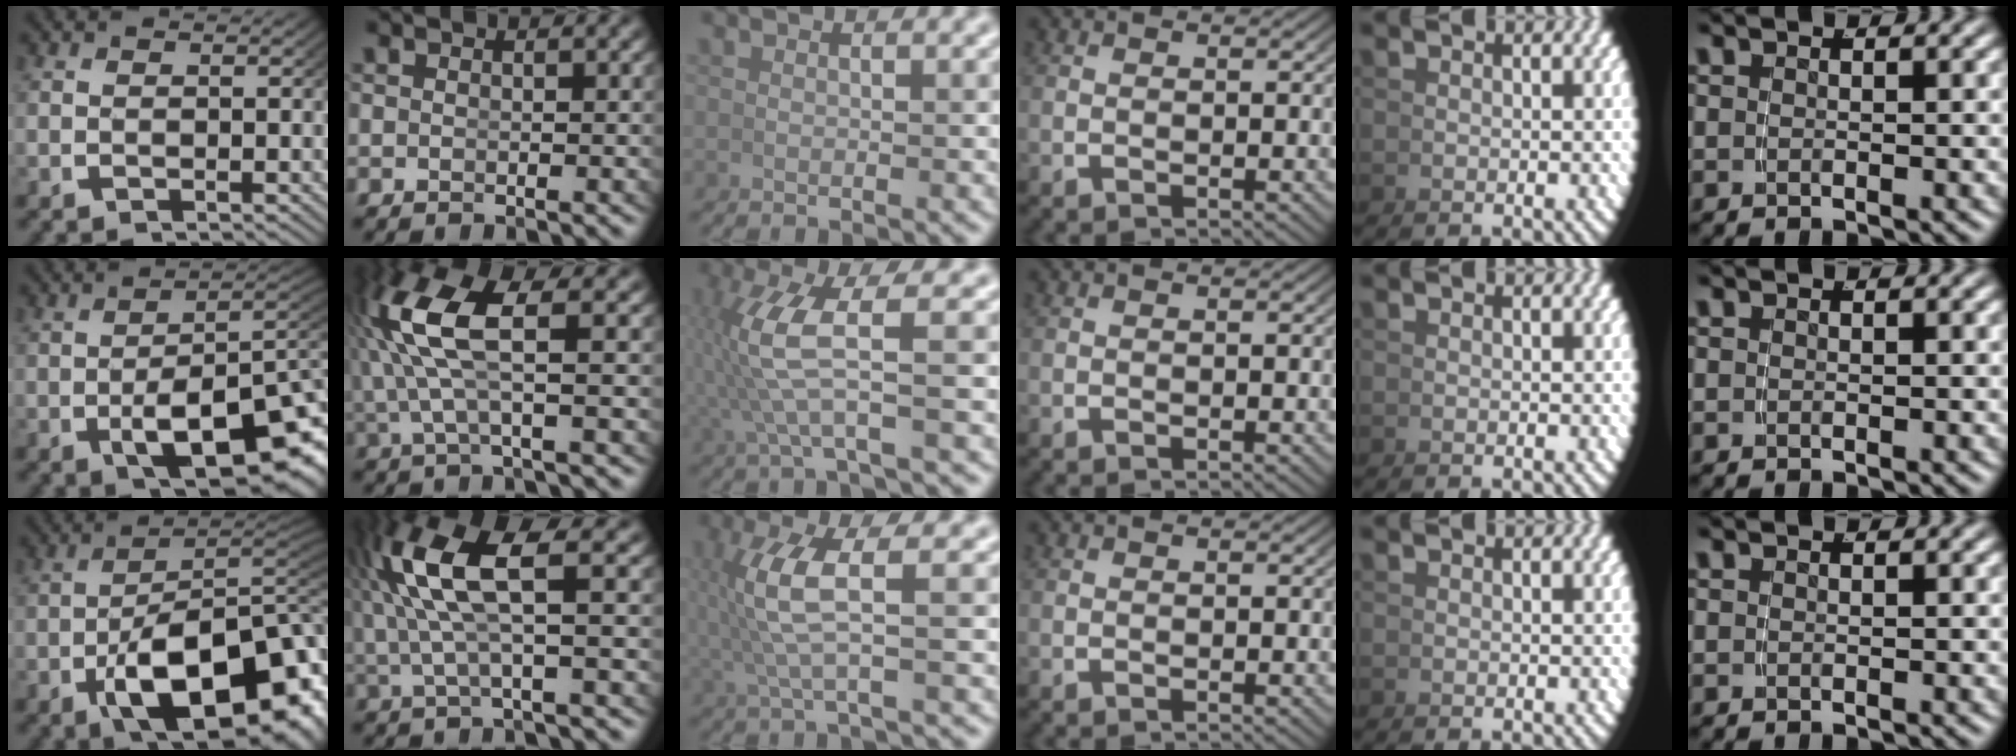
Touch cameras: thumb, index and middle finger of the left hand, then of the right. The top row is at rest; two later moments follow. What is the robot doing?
{"motion": "lift_and_place", "object": "bowl"}